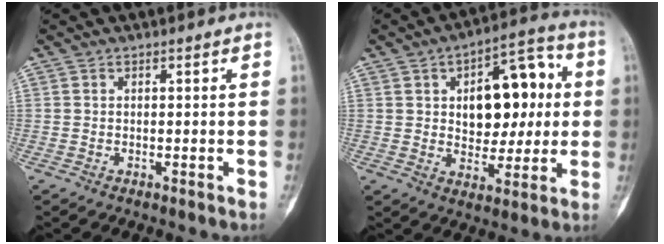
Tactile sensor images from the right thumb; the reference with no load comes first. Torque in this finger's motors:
{"motor_torque": [1.33, 1.58, 0.64, -0.49, 0.25]}